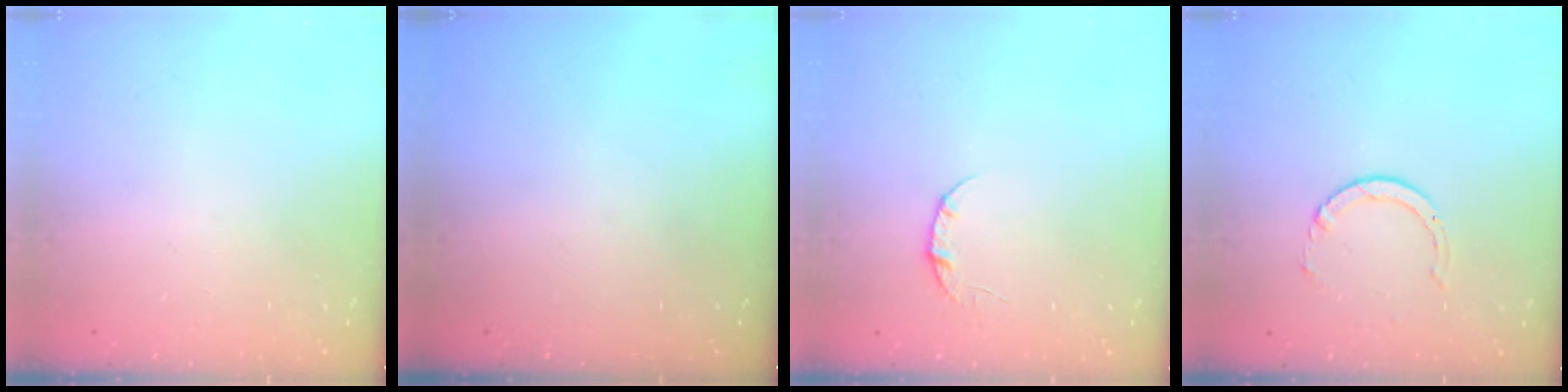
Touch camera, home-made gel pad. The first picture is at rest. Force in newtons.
{"total": 0.0}
{"total": 3.4, "press": 3.4, "slide": 0.4}
{"total": 2.9, "press": 2.9, "slide": 0.4}